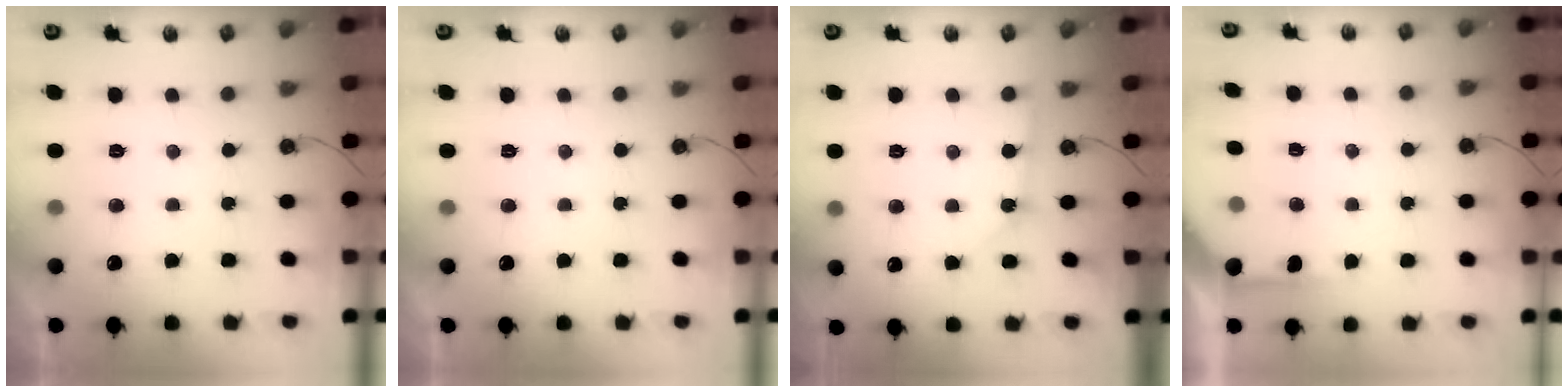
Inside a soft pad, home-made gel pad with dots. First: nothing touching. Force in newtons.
{"total": 0.0}
{"total": 1.9, "press": 1.8, "slide": 0.2}
{"total": 3.5, "press": 3.4, "slide": 0.5}